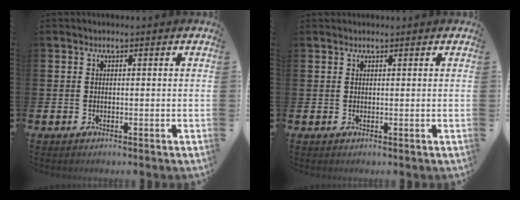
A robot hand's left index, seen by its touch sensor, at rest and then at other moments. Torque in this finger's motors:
{"motor_torque": [0.66, -1.48, 0.03, 0.00]}